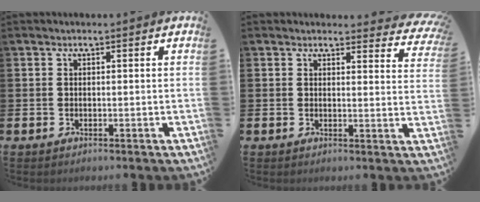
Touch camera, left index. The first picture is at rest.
{"total": 2.6, "force": [2.4, 0.9, 0.2], "torque": [0.006, -0.020, 0.037]}